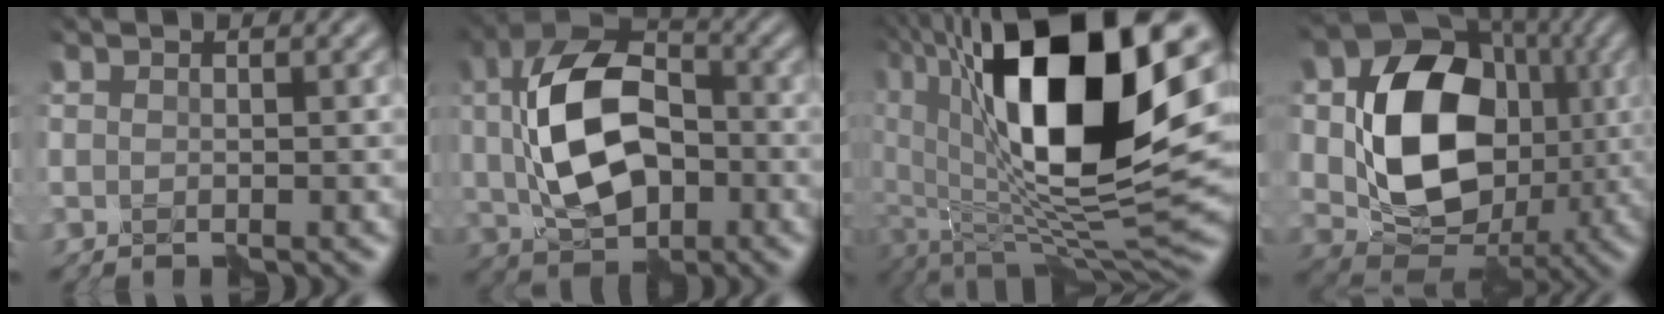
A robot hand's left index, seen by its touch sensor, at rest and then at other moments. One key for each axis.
{"total": 10.6, "fx": 0.3, "fy": 6.5, "fz": 8.4, "tx": -0.176, "ty": 0.003, "tz": 0.008}
{"total": 17.1, "fx": 4.8, "fy": 7.6, "fz": 14.5, "tx": -0.253, "ty": -0.007, "tz": 0.076}
{"total": 12.5, "fx": 0.8, "fy": 9.5, "fz": 8.1, "tx": -0.138, "ty": -0.009, "tz": 0.022}